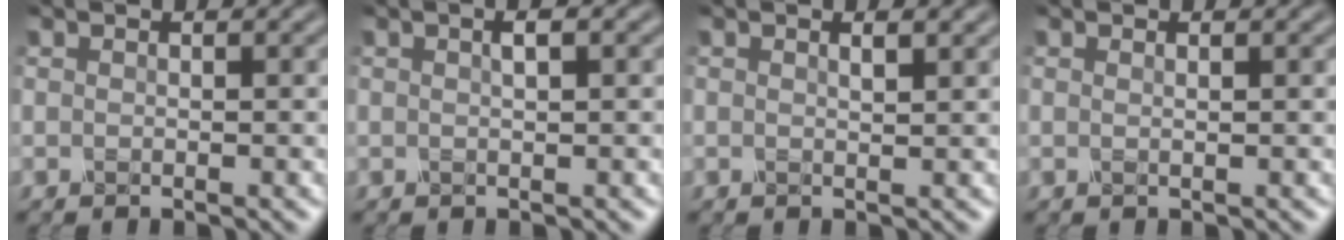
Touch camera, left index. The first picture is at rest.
{"total": 1.7, "force": [0.6, 0.5, 1.5], "torque": [-0.011, 0.004, 0.004]}
{"total": 2.1, "force": [1.1, 0.8, 1.6], "torque": [-0.003, 0.007, -0.001]}
{"total": 0.8, "force": [0.3, 0.4, 0.6], "torque": [0.001, 0.000, -0.004]}